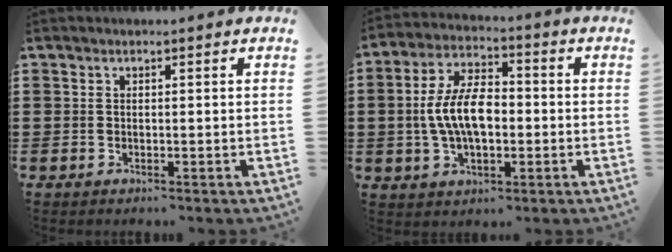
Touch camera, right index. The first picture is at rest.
{"total": 9.0, "force": [-0.7, 4.6, 7.7], "torque": [-0.173, 0.002, -0.020]}